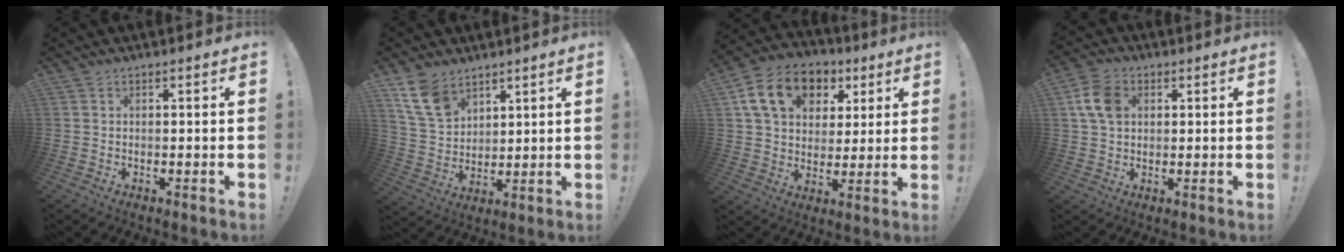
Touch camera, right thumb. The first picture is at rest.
{"total": 12.2, "force": [7.8, 7.7, 5.4], "torque": [-0.110, -0.033, 0.157]}
{"total": 16.7, "force": [7.1, 12.1, 9.1], "torque": [-0.140, -0.017, 0.133]}
{"total": 9.2, "force": [2.3, 6.7, 5.8], "torque": [-0.118, 0.014, 0.048]}